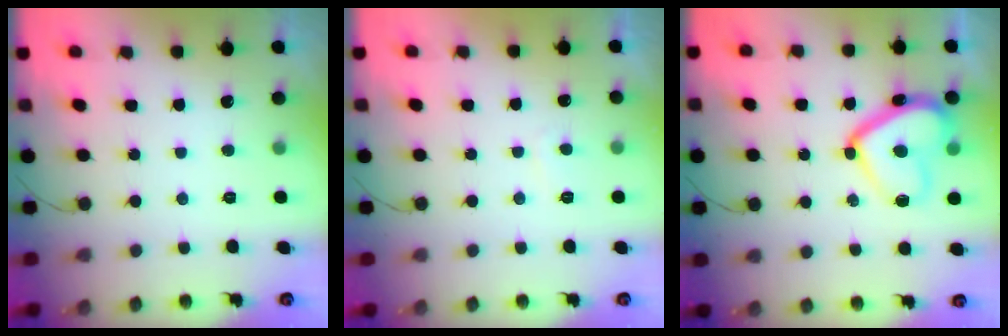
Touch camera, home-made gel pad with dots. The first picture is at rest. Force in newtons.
{"total": 0.8, "press": 0.7, "slide": 0.5}
{"total": 15.6, "press": 15.5, "slide": 1.5}